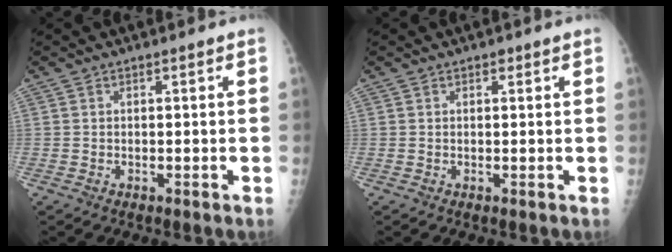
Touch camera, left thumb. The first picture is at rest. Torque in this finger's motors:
{"motor_torque": [0.13, -0.03, 0.16, 0.08, 0.01]}